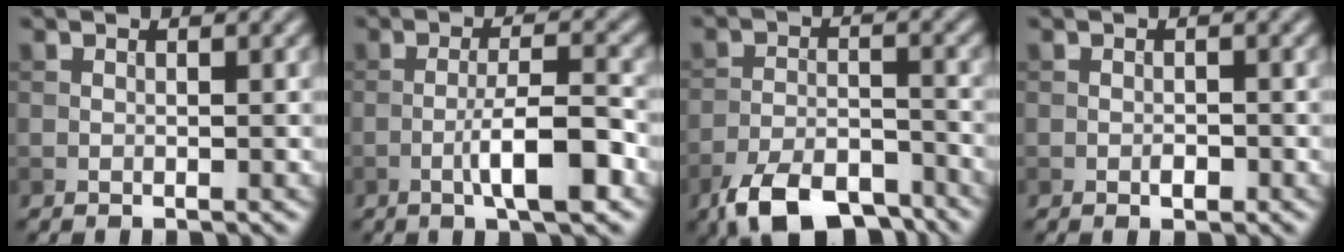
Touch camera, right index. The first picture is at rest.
{"total": 5.4, "force": [-2.1, 1.0, 4.9], "torque": [-0.082, 0.006, -0.035]}
{"total": 8.1, "force": [-6.1, 3.1, 4.3], "torque": [-0.073, -0.012, -0.113]}
{"total": 0.9, "force": [-0.4, 0.5, 0.7], "torque": [-0.009, 0.001, -0.007]}